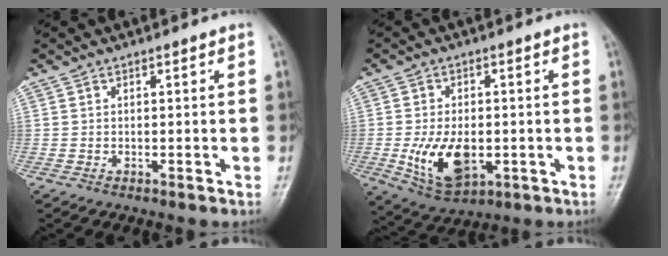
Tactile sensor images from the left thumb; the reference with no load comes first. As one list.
[{"total": 11.1, "force": [-2.1, 6.6, 8.7], "torque": [-0.148, -0.006, -0.023]}]